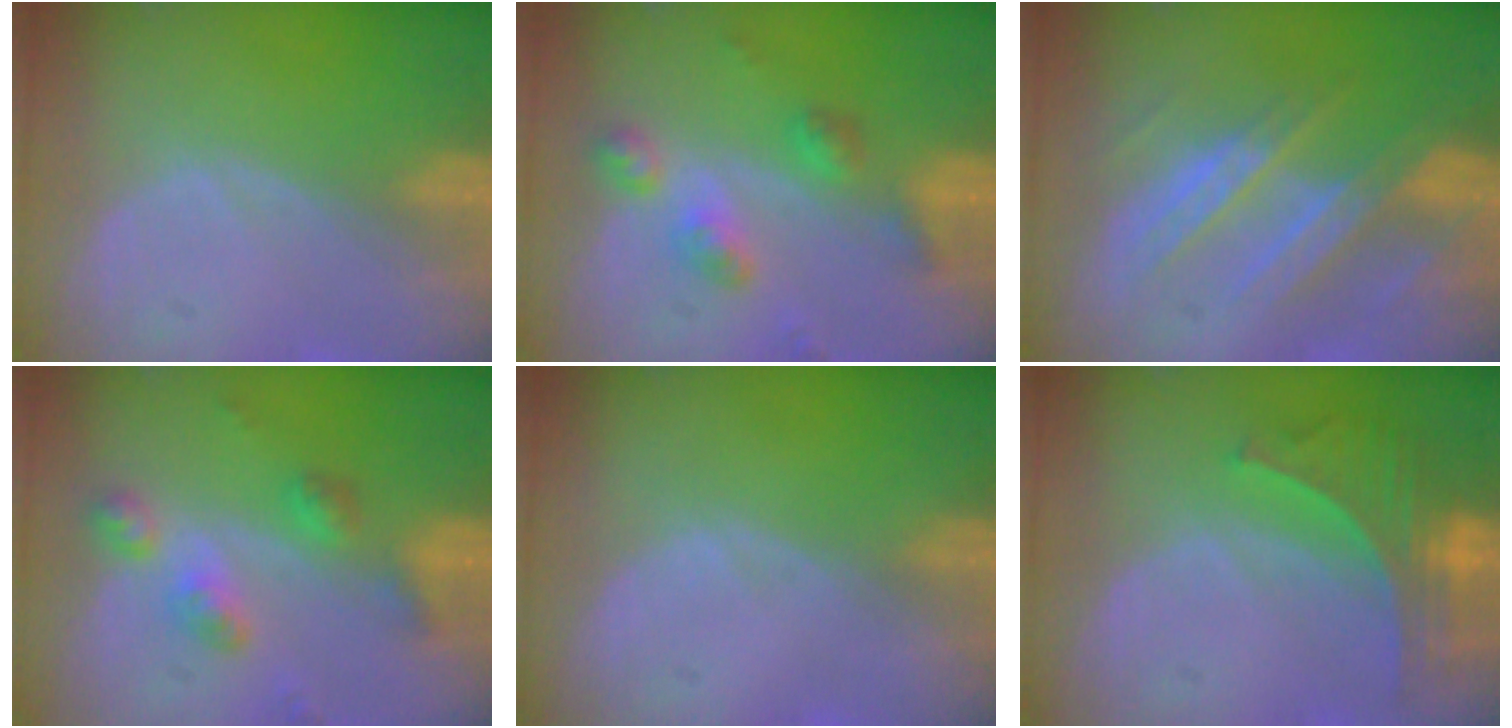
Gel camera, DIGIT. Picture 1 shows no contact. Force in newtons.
{"total": 6.3, "press": 5.5, "slide": 3.0}
{"total": 8.9, "press": 7.9, "slide": 4.1}
{"total": 6.3, "press": 5.5, "slide": 3.0}
{"total": 0.0}
{"total": 6.9, "press": 6.3, "slide": 2.9}